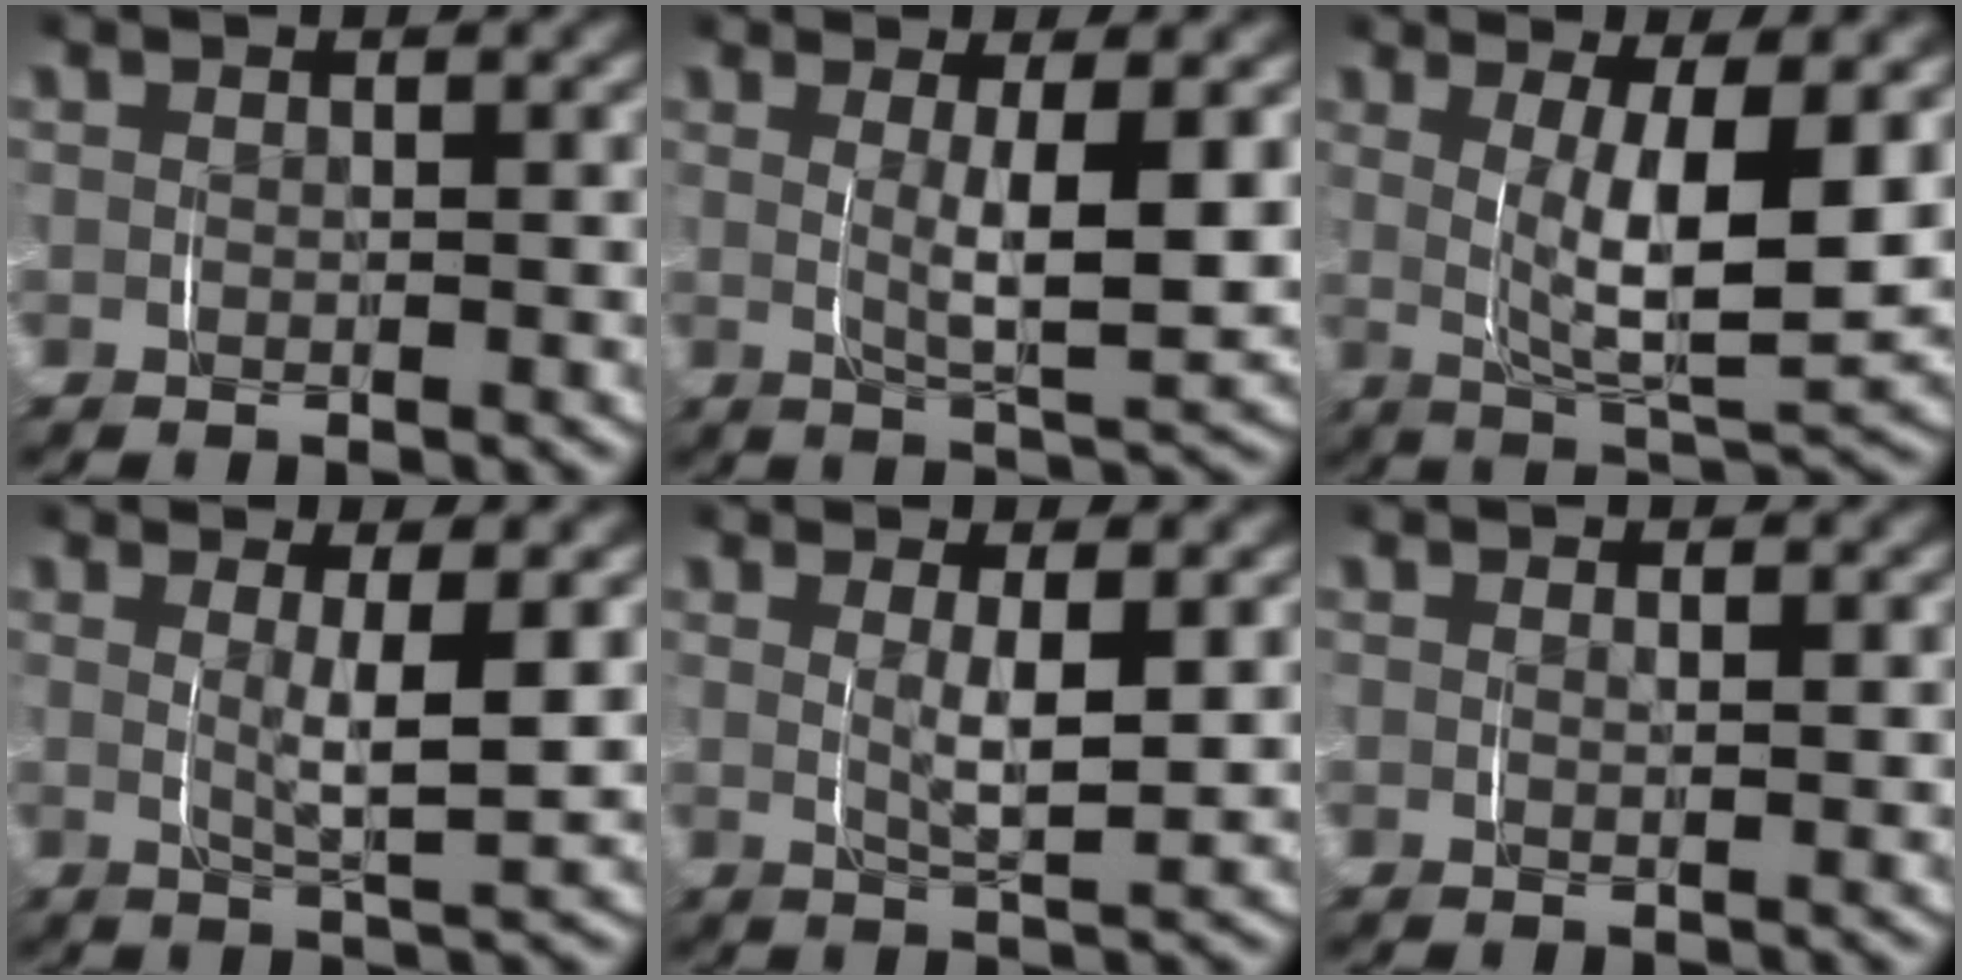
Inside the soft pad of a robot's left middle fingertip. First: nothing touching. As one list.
[{"total": 5.1, "force": [1.0, 1.0, 4.9], "torque": [-0.079, -0.015, 0.022]}, {"total": 7.9, "force": [1.5, 2.8, 7.3], "torque": [-0.119, -0.014, 0.030]}, {"total": 4.0, "force": [1.1, 0.6, 3.9], "torque": [-0.064, -0.013, 0.022]}, {"total": 3.4, "force": [0.9, 0.7, 3.2], "torque": [-0.056, -0.012, 0.020]}, {"total": 0.7, "force": [0.5, -0.2, 0.5], "torque": [-0.011, -0.004, 0.011]}]